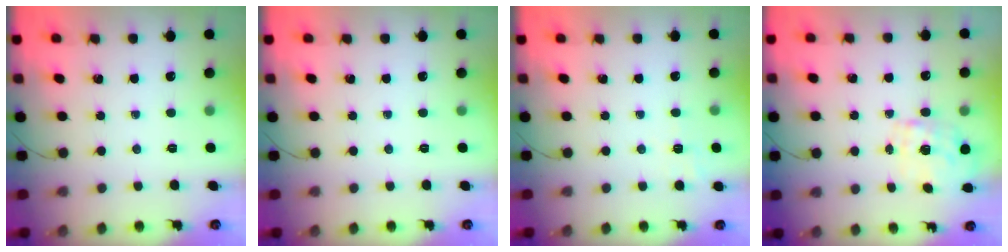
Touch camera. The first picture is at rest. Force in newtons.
{"total": 0.0}
{"total": 2.6, "press": 2.1, "slide": 1.6}
{"total": 2.2, "press": 2.2, "slide": 0.4}